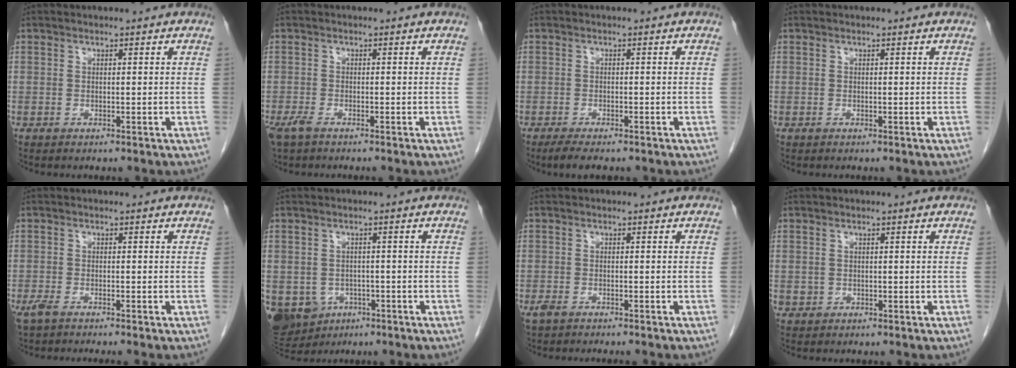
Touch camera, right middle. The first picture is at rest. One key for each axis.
{"total": 2.3, "fx": -1.6, "fy": 0.5, "fz": 1.4, "tx": -0.035, "ty": -0.006, "tz": -0.033}
{"total": 3.6, "fx": -2.8, "fy": 1.0, "fz": 2.1, "tx": -0.039, "ty": -0.009, "tz": -0.040}
{"total": 0.0}
{"total": 3.1, "fx": -2.5, "fy": 0.4, "fz": 1.8, "tx": -0.033, "ty": -0.007, "tz": -0.042}
{"total": 12.8, "fx": -5.5, "fy": 10.6, "fz": 4.8, "tx": -0.141, "ty": -0.002, "tz": -0.069}
{"total": 4.0, "fx": -3.2, "fy": 1.2, "fz": 2.2, "tx": -0.035, "ty": -0.010, "tz": -0.044}
{"total": 1.0, "fx": 0.0, "fy": 1.0, "fz": 0.2, "tx": -0.001, "ty": 0.003, "tz": 0.003}